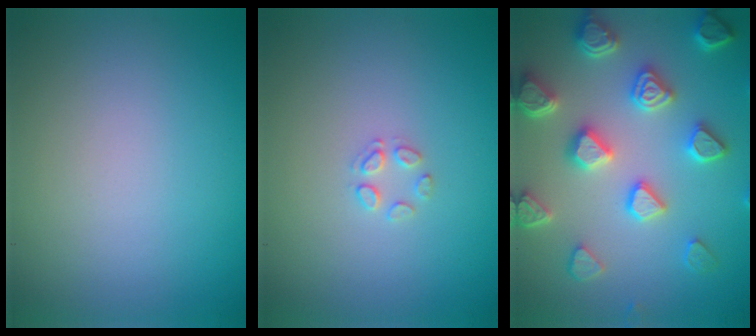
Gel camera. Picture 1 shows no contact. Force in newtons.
{"total": 1.2, "press": 1.2, "slide": 0.1}
{"total": 6.1, "press": 5.3, "slide": 3.0}